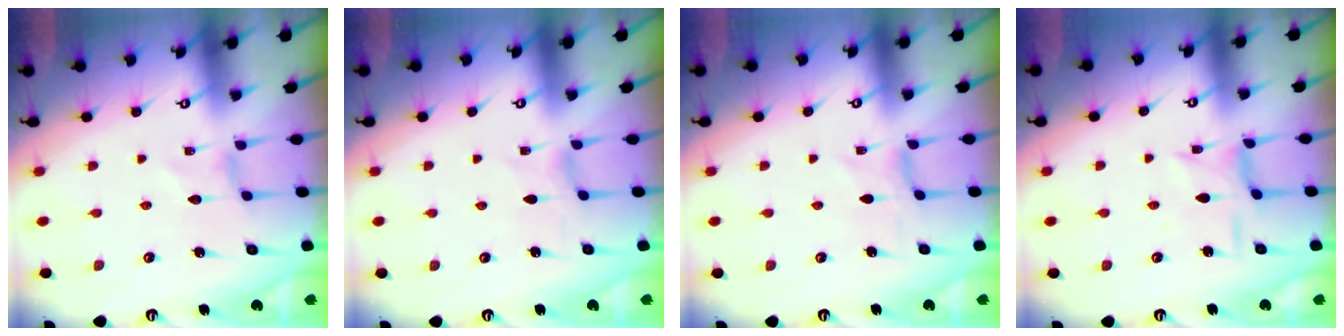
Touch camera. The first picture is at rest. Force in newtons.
{"total": 0.0}
{"total": 0.0}
{"total": 2.9, "press": 2.8, "slide": 0.5}